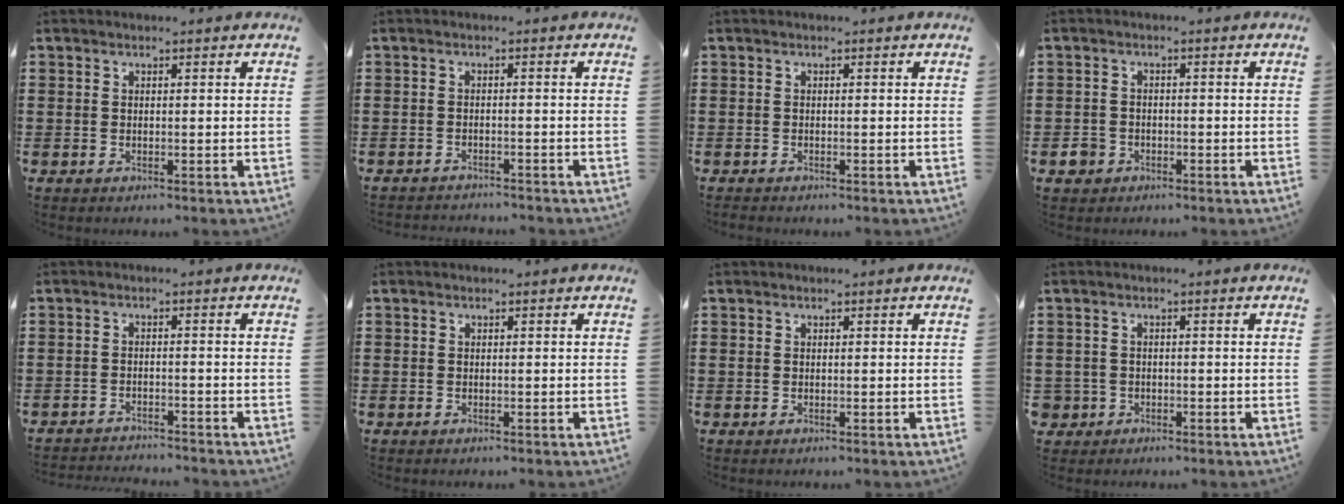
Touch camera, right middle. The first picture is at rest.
{"total": 1.5, "force": [-1.5, 0.2, -0.1], "torque": [-0.002, 0.001, -0.032]}
{"total": 0.6, "force": [-0.5, 0.2, -0.1], "torque": [0.001, -0.002, -0.011]}
{"total": 2.5, "force": [-1.5, 2.0, 0.4], "torque": [-0.019, -0.003, -0.033]}
{"total": 2.3, "force": [-2.3, 0.1, -0.2], "torque": [-0.004, -0.001, -0.049]}
{"total": 0.6, "force": [-0.3, 0.5, -0.2], "torque": [0.004, 0.004, -0.007]}
{"total": 0.0}
{"total": 1.8, "force": [-0.9, 1.6, 0.0], "torque": [-0.005, 0.000, -0.022]}